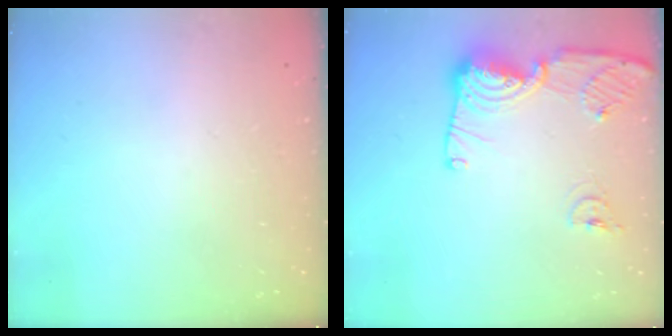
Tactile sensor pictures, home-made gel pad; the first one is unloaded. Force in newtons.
{"total": 14.2, "press": 14.1, "slide": 1.6}